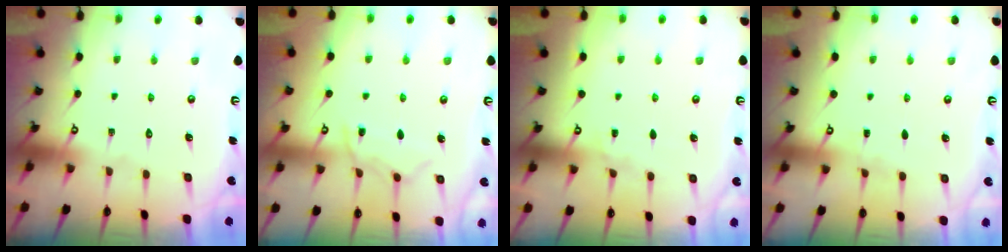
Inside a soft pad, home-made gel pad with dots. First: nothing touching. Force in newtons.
{"total": 6.8, "press": 6.7, "slide": 0.8}
{"total": 3.9, "press": 3.8, "slide": 0.5}
{"total": 2.4, "press": 2.4, "slide": 0.4}